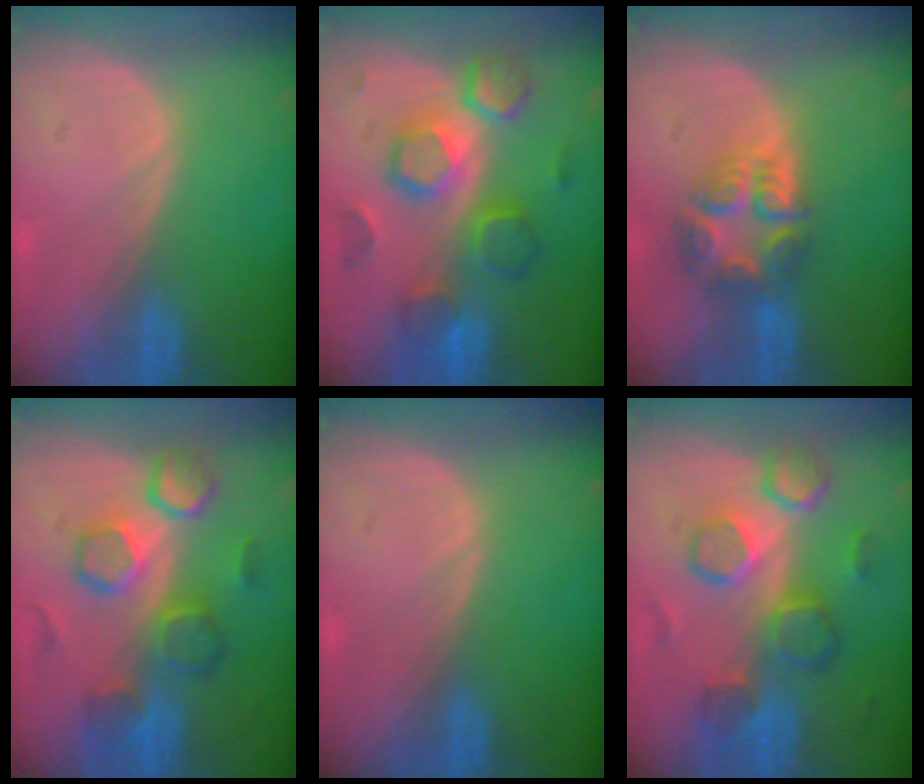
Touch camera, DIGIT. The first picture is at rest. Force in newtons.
{"total": 9.5, "press": 9.5, "slide": 0.4}
{"total": 7.6, "press": 6.7, "slide": 3.6}
{"total": 9.1, "press": 8.8, "slide": 2.0}
{"total": 0.0}
{"total": 9.6, "press": 8.8, "slide": 3.7}